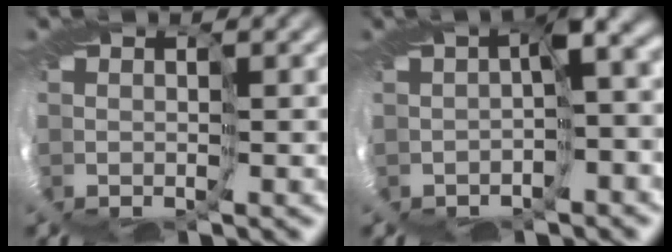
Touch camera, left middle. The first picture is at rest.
{"total": 4.7, "force": [-0.2, 1.8, 4.4], "torque": [-0.078, -0.005, -0.007]}